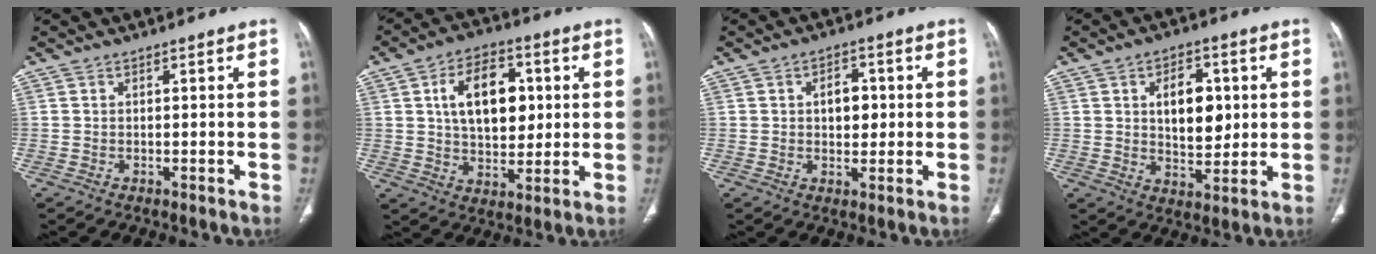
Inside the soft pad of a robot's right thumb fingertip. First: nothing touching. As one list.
[{"total": 14.0, "force": [3.0, 8.8, 10.5], "torque": [-0.133, 0.001, 0.048]}, {"total": 5.2, "force": [0.6, 3.5, 3.8], "torque": [-0.033, 0.003, 0.008]}, {"total": 10.2, "force": [2.0, 6.1, 7.9], "torque": [-0.085, -0.010, 0.037]}]